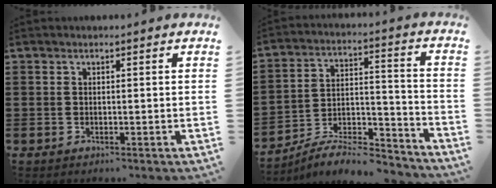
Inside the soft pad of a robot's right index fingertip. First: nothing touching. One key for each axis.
{"total": 8.4, "fx": -7.5, "fy": 2.0, "fz": 3.0, "tx": -0.040, "ty": 0.022, "tz": -0.142}